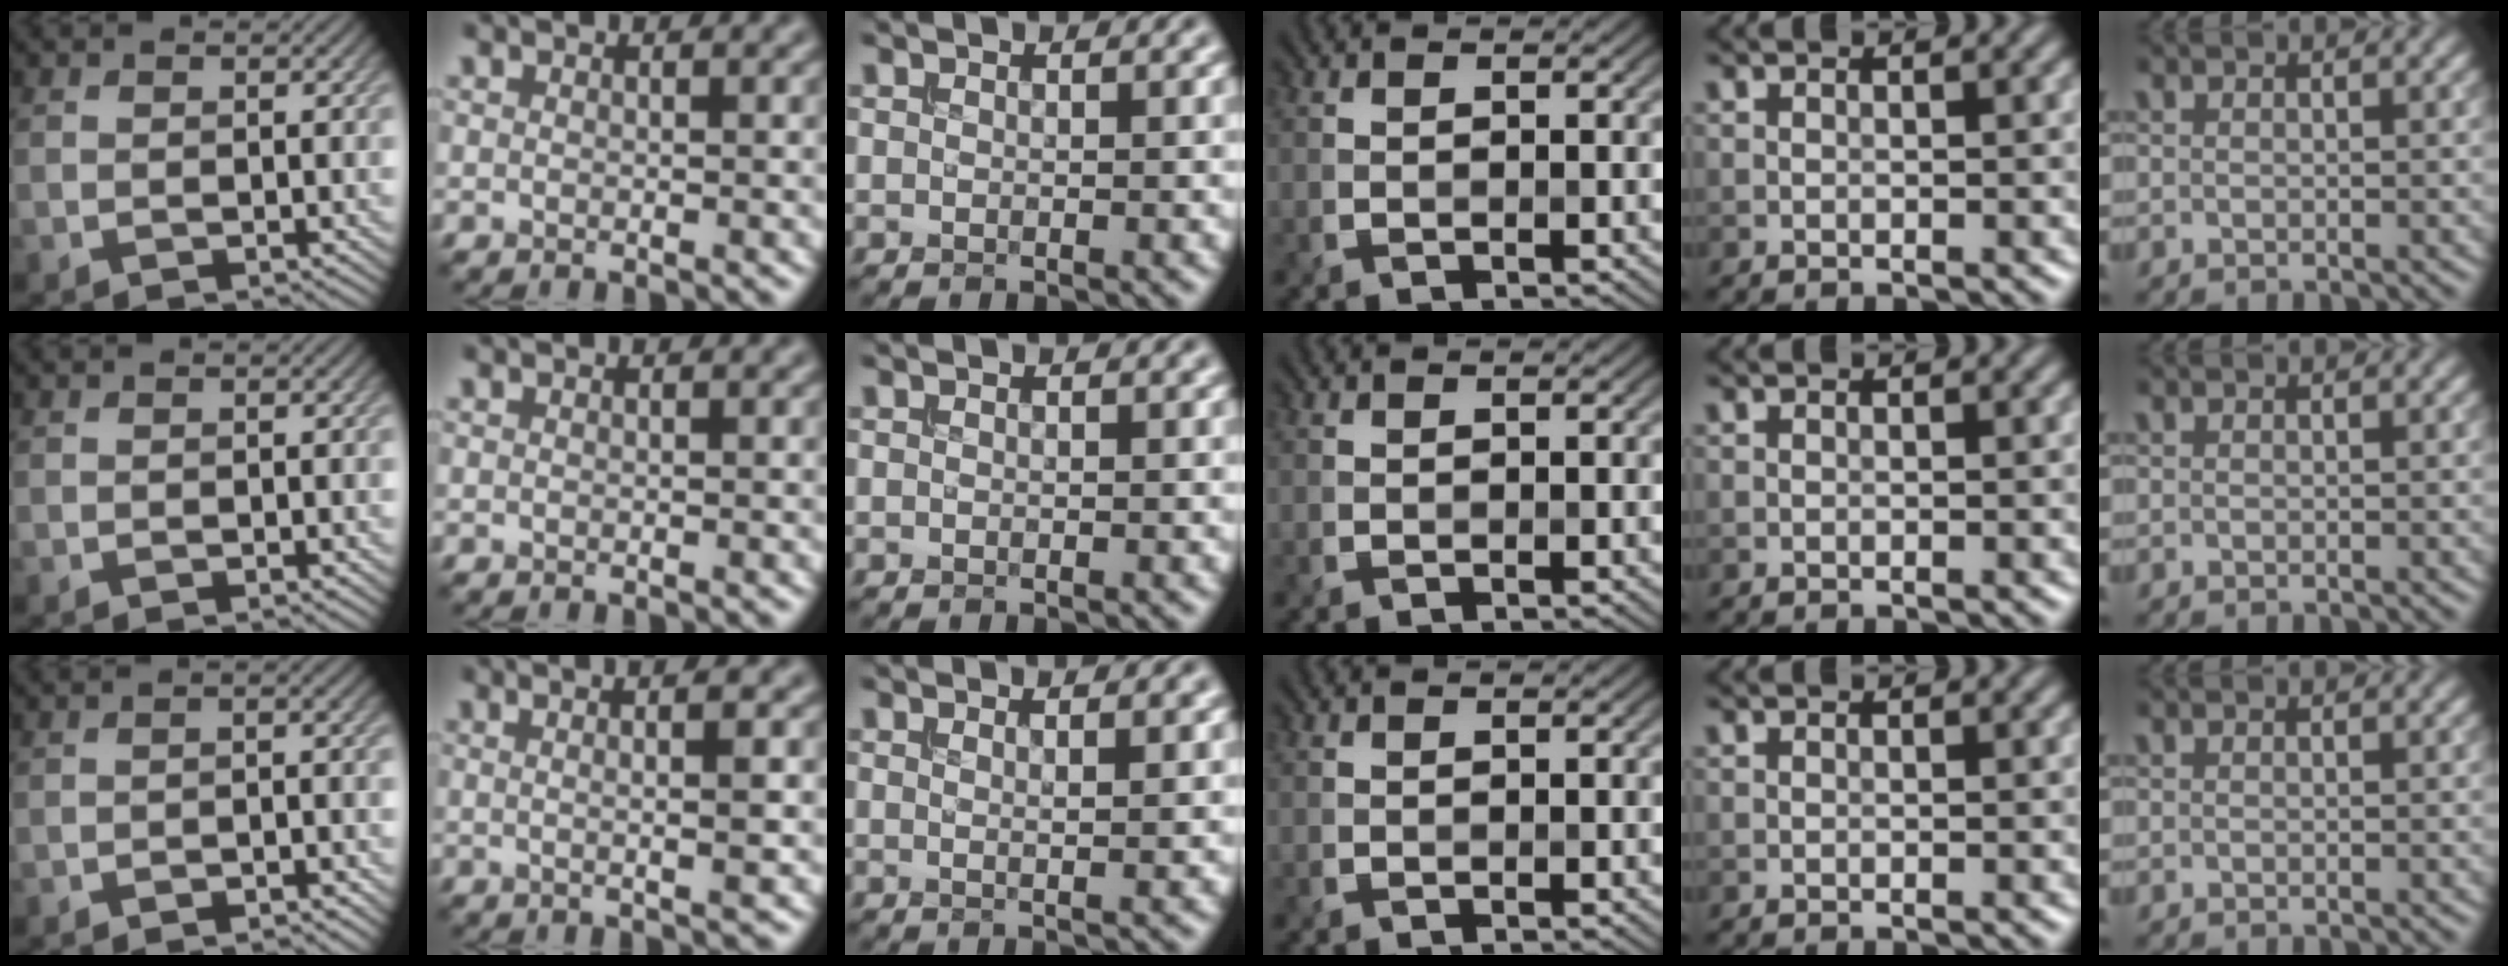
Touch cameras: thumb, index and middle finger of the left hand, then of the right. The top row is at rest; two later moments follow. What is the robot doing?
{"motion": "insert", "object": "bucket"}